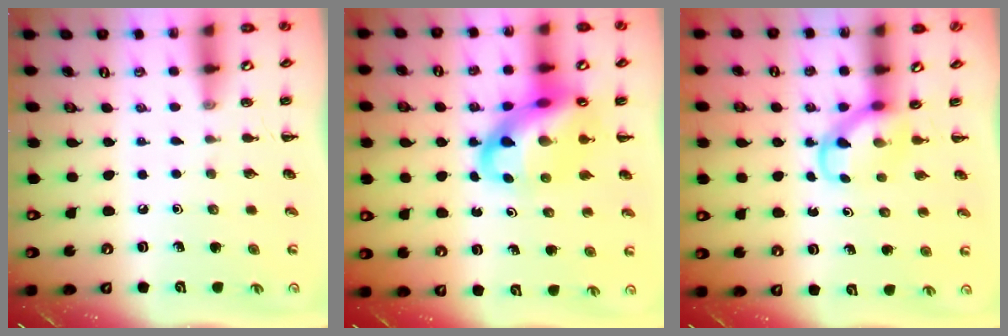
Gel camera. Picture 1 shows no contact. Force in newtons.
{"total": 15.6, "press": 15.0, "slide": 4.0}
{"total": 3.8, "press": 3.6, "slide": 1.1}